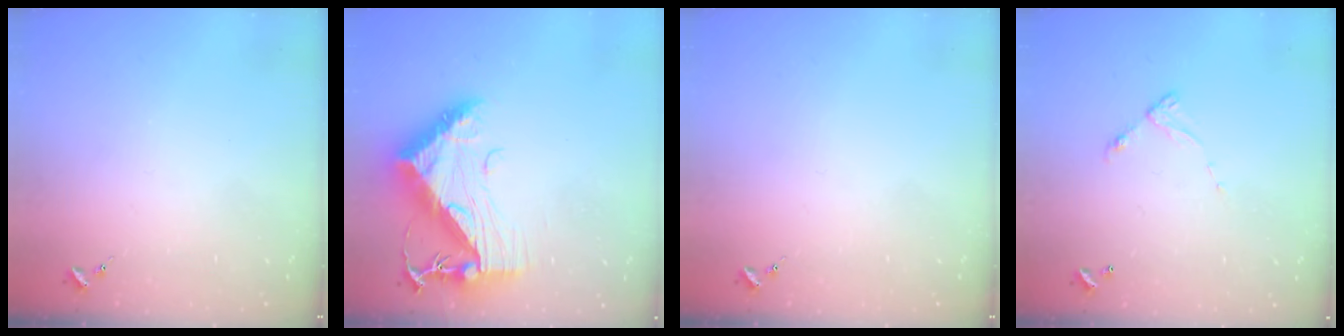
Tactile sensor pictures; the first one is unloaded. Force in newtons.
{"total": 13.5, "press": 13.5, "slide": 1.2}
{"total": 0.0}
{"total": 6.1, "press": 6.1, "slide": 0.5}